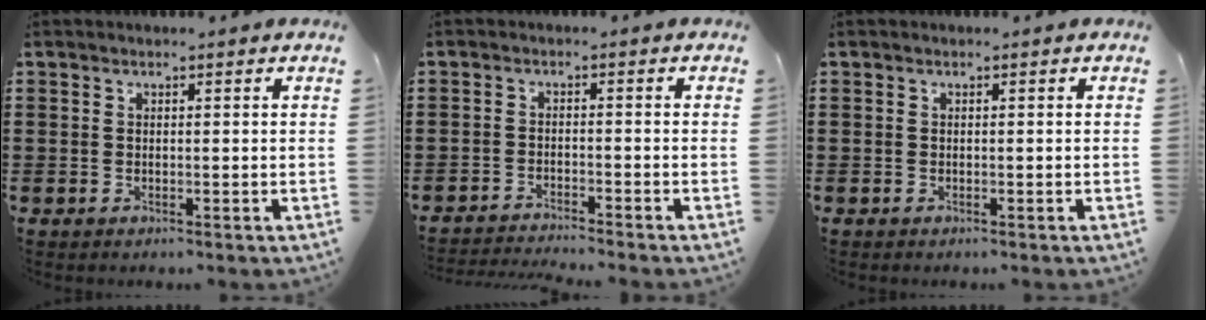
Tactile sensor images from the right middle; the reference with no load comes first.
{"total": 2.4, "force": [-2.4, -0.1, 0.1], "torque": [-0.004, -0.002, -0.049]}
{"total": 0.0}